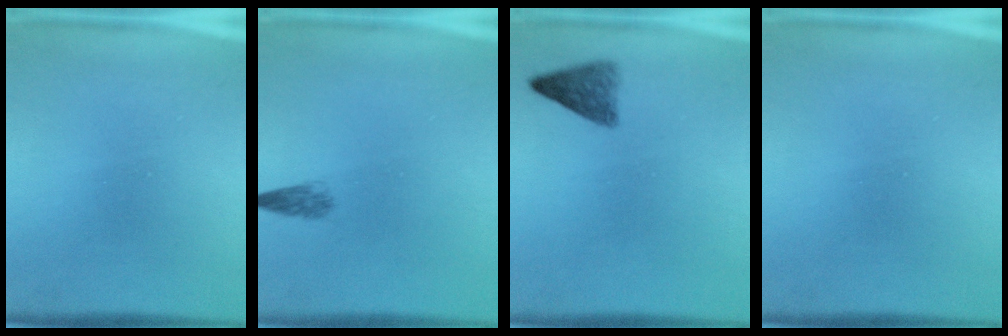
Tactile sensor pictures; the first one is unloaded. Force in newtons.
{"total": 1.8}
{"total": 3.1}
{"total": 0.0}